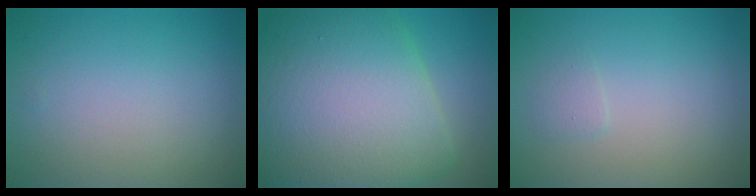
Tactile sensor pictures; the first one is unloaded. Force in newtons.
{"total": 14.8, "press": 14.8, "slide": 0.4}
{"total": 0.7, "press": 0.7, "slide": 0.1}